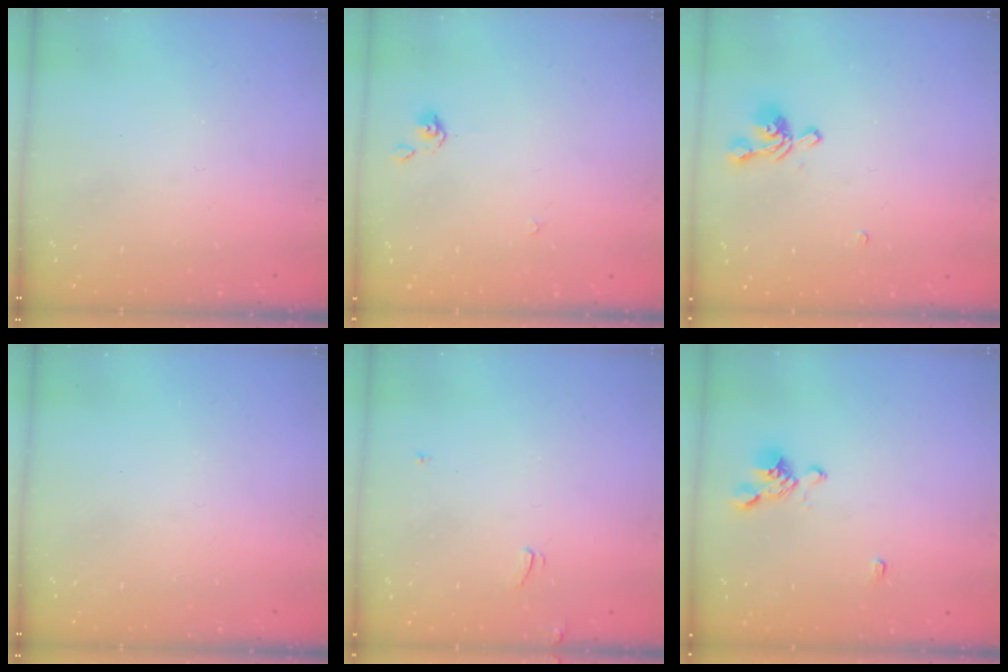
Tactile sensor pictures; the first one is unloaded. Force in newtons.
{"total": 1.1, "press": 1.0, "slide": 0.4}
{"total": 1.1, "press": 0.6, "slide": 0.9}
{"total": 0.0}
{"total": 3.5, "press": 3.5, "slide": 0.4}
{"total": 1.6, "press": 1.3, "slide": 0.9}